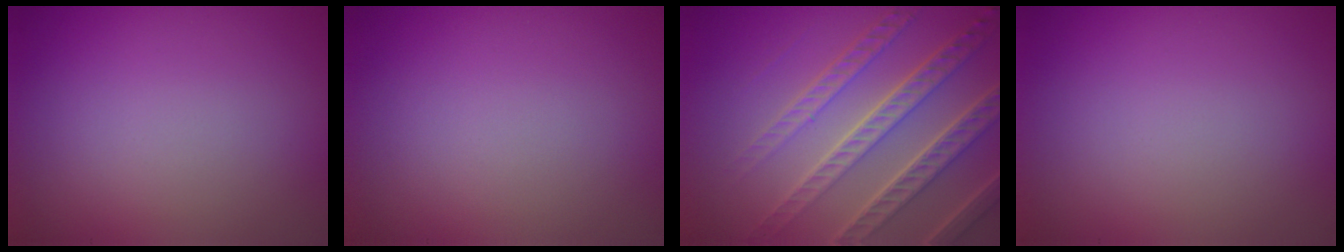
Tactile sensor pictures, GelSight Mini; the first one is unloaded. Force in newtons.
{"total": 0.0}
{"total": 7.4, "press": 5.3, "slide": 5.2}
{"total": 0.0}